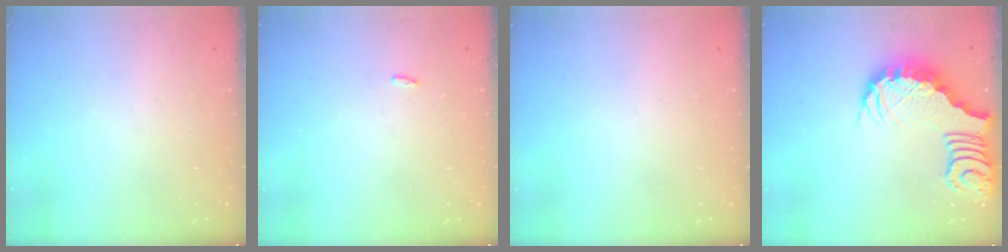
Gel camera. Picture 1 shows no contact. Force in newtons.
{"total": 2.9, "press": 2.9, "slide": 0.2}
{"total": 0.0}
{"total": 3.0, "press": 2.9, "slide": 0.7}